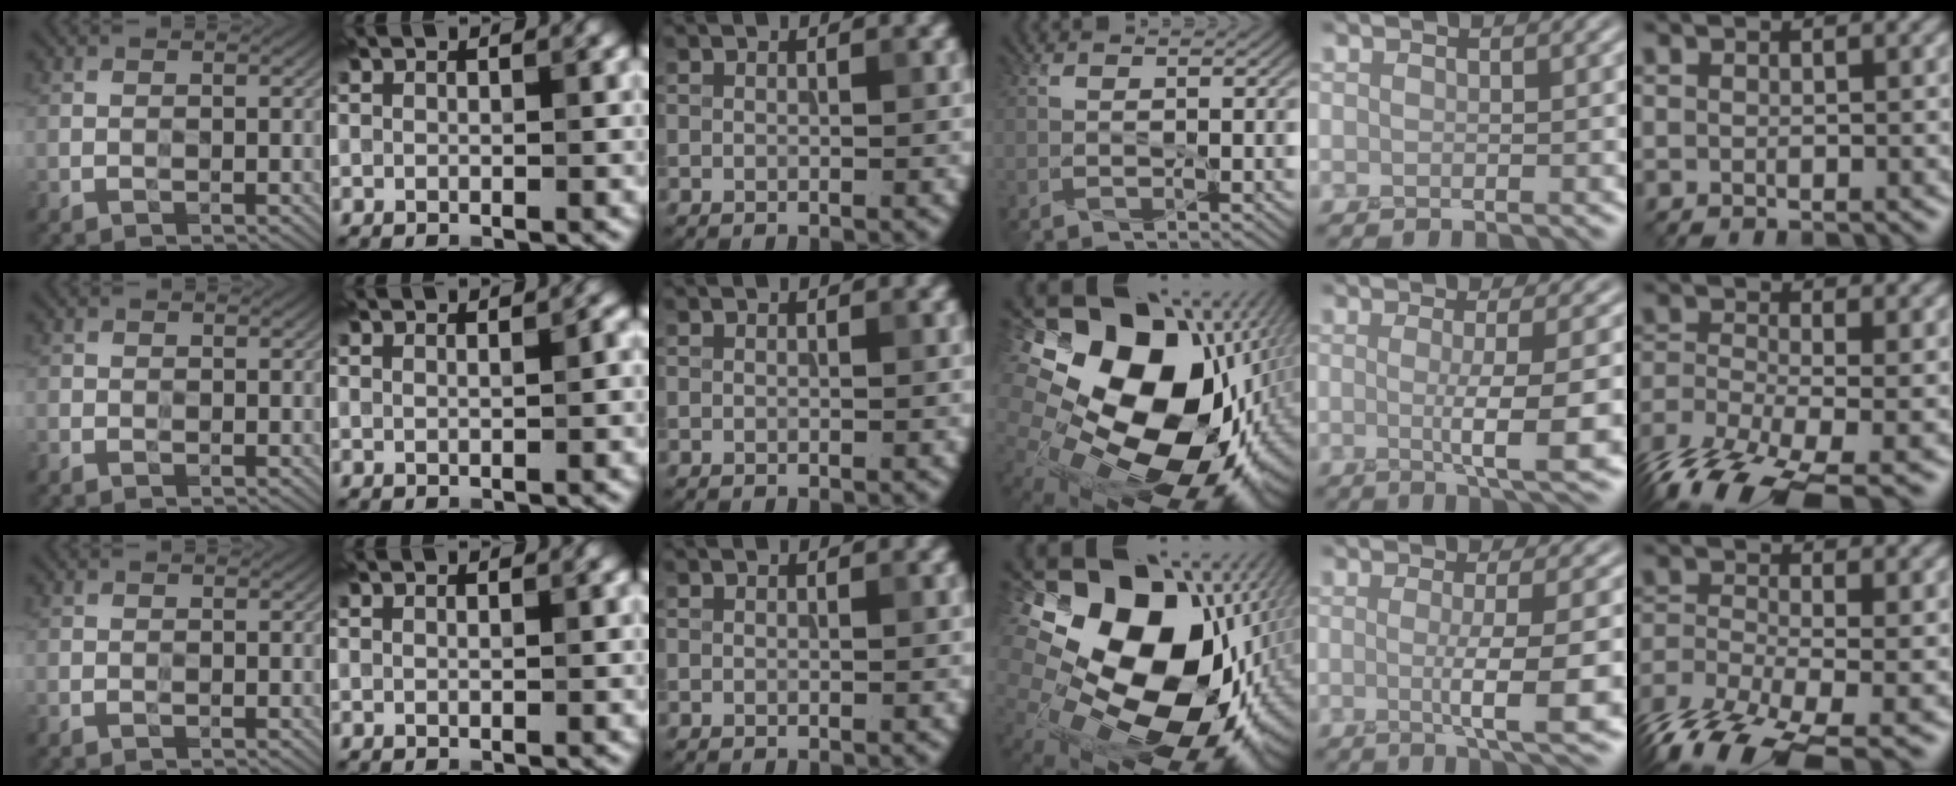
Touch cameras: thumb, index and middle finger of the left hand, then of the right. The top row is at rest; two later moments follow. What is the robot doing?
{"motion": "peel", "object": "tape"}